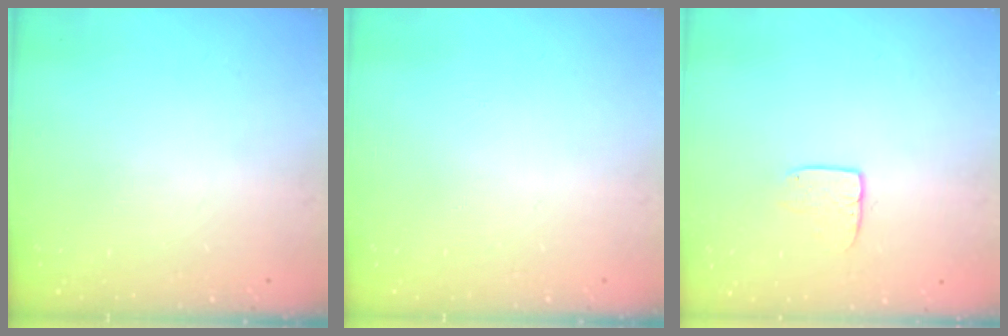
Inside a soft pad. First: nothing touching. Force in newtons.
{"total": 0.0}
{"total": 6.5, "press": 6.5, "slide": 0.4}